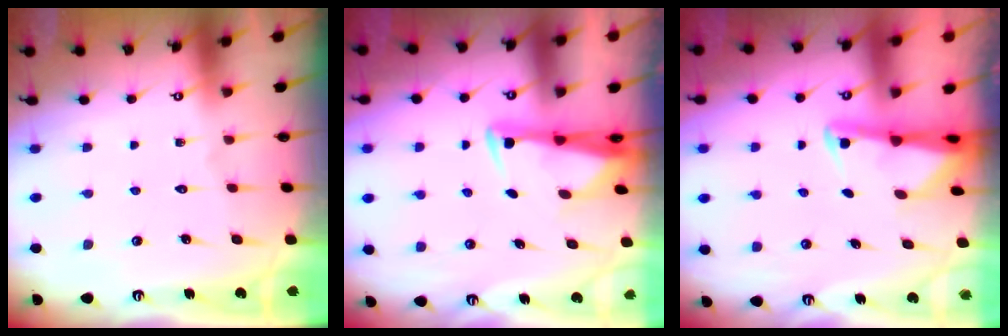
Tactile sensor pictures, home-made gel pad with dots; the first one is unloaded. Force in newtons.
{"total": 2.9, "press": 2.8, "slide": 0.6}
{"total": 3.3, "press": 3.3, "slide": 0.4}